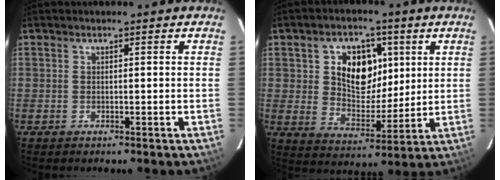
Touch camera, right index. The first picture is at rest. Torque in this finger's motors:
{"motor_torque": [1.08, 0.55, 0.33, 0.08]}